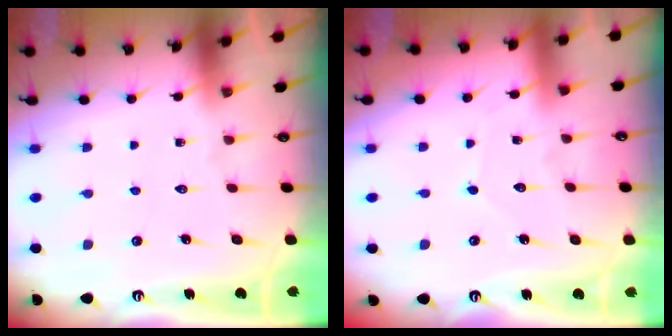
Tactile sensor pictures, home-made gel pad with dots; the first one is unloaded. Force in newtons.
{"total": 4.3, "press": 4.3, "slide": 0.2}